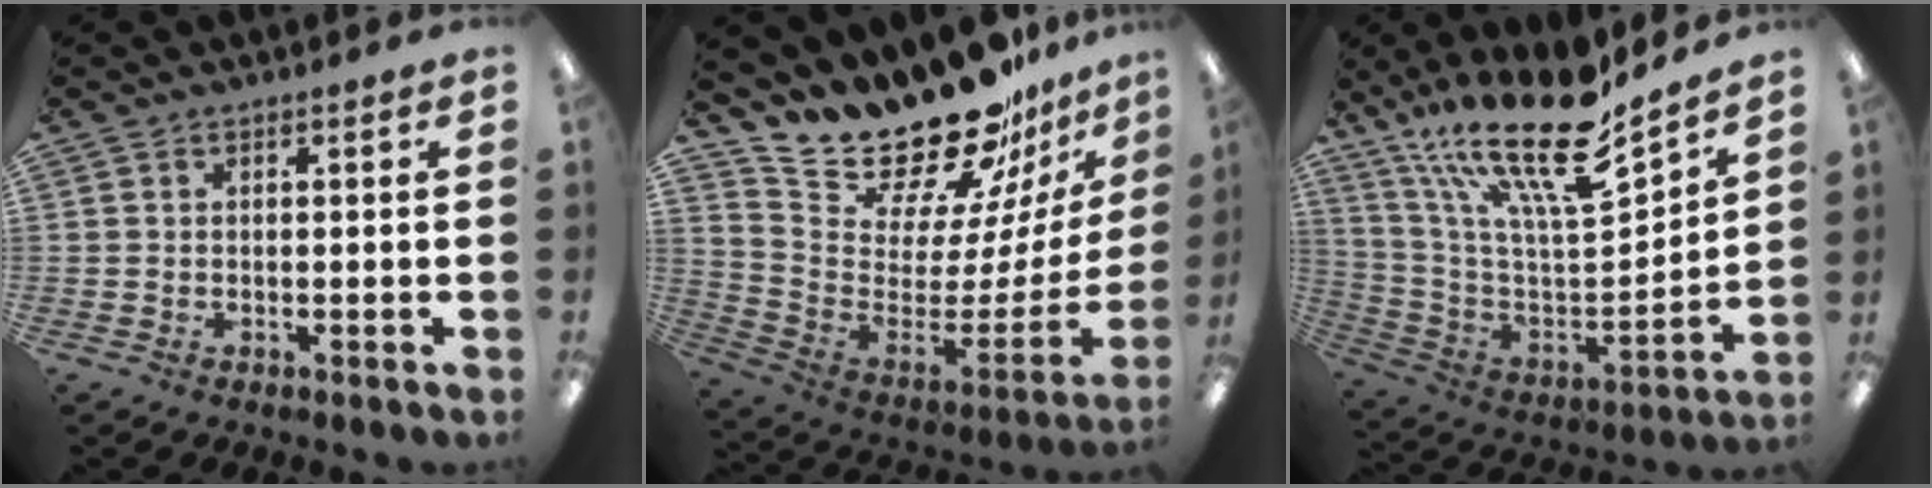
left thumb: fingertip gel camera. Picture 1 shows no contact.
{"total": 22.7, "force": [20.3, 7.0, 7.4], "torque": [-0.117, -0.175, 0.366]}
{"total": 22.5, "force": [16.8, 5.7, 13.9], "torque": [-0.255, -0.122, 0.284]}